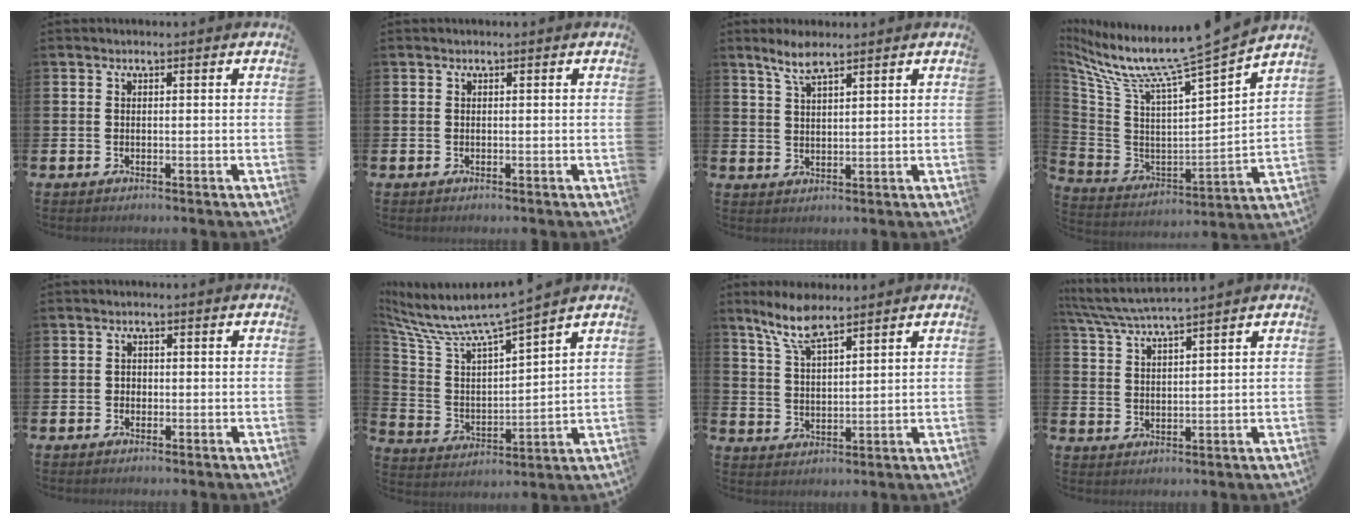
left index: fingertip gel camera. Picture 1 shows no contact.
{"total": 0.0}
{"total": 4.8, "force": [3.8, 1.1, 2.6], "torque": [-0.051, -0.008, 0.065]}
{"total": 10.2, "force": [8.7, -0.3, 5.2], "torque": [-0.137, -0.074, 0.137]}
{"total": 0.9, "force": [-0.2, 0.9, 0.2], "torque": [0.003, 0.003, -0.008]}
{"total": 7.7, "force": [7.0, 0.9, 3.0], "torque": [-0.096, -0.052, 0.113]}
{"total": 7.2, "force": [6.0, 1.7, 3.7], "torque": [-0.080, -0.016, 0.107]}
{"total": 5.0, "force": [4.8, -0.2, 1.4], "torque": [-0.046, -0.023, 0.085]}